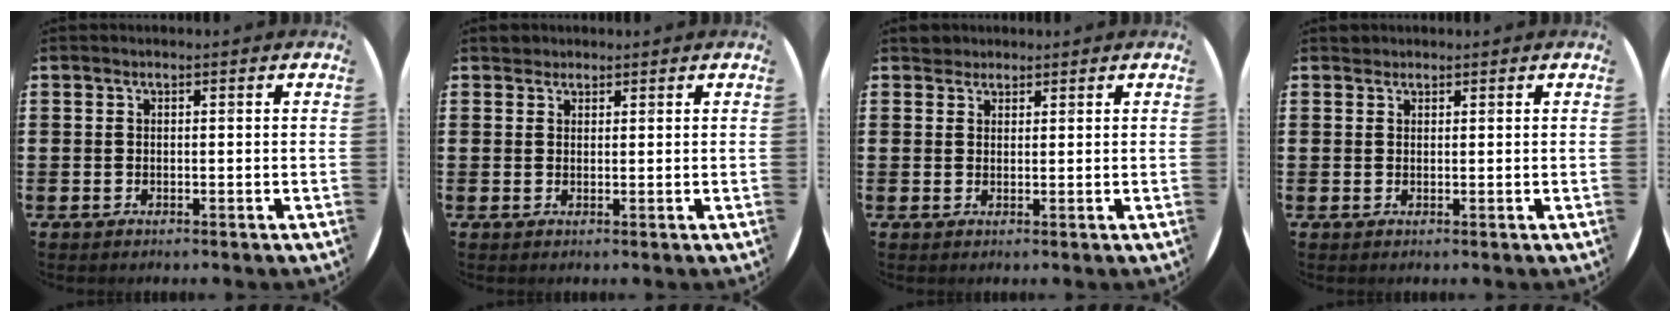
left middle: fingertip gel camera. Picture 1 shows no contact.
{"total": 1.1, "force": [1.0, 0.4, -0.1], "torque": [0.008, -0.001, 0.020]}
{"total": 1.7, "force": [1.6, 0.7, -0.1], "torque": [0.006, 0.002, 0.030]}
{"total": 0.7, "force": [0.7, 0.2, -0.1], "torque": [0.001, 0.003, 0.013]}